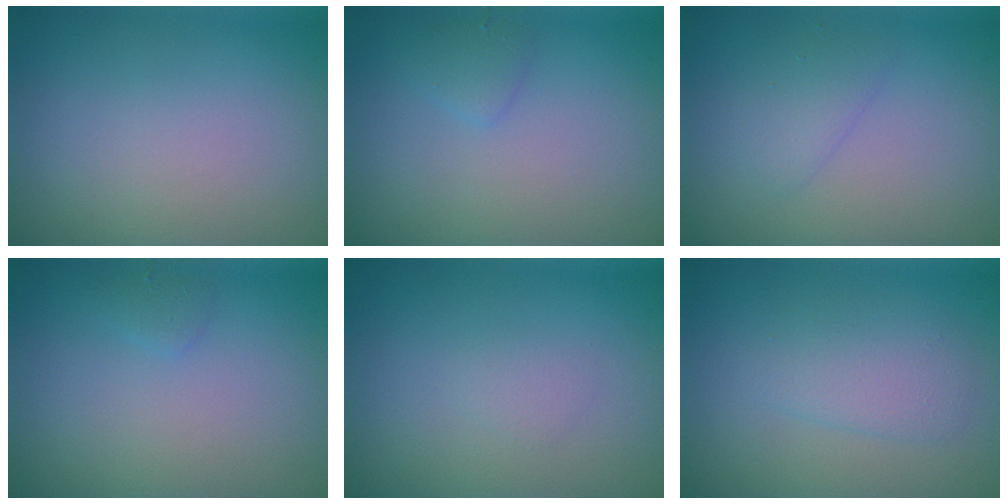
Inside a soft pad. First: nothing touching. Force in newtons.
{"total": 1.0, "press": 1.0, "slide": 0.1}
{"total": 1.6, "press": 1.6, "slide": 0.1}
{"total": 0.7, "press": 0.7, "slide": 0.0}
{"total": 0.7, "press": 0.7, "slide": 0.1}
{"total": 2.5, "press": 2.5, "slide": 0.1}